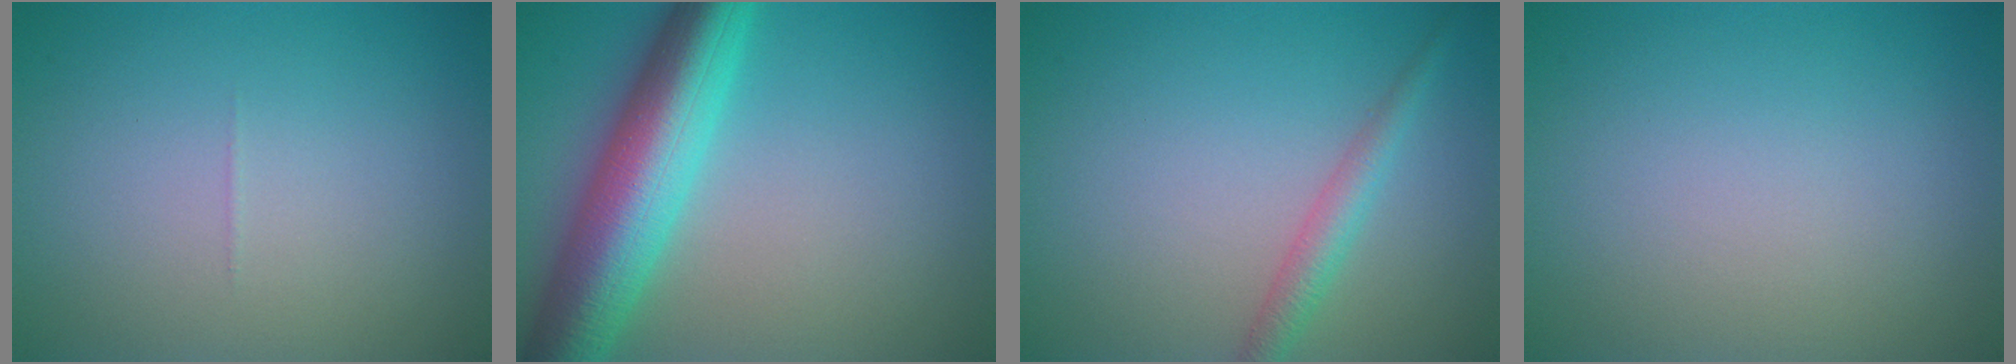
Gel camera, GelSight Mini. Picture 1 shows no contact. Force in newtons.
{"total": 9.4, "press": 9.4, "slide": 0.2}
{"total": 2.2, "press": 2.2, "slide": 0.1}
{"total": 0.0}